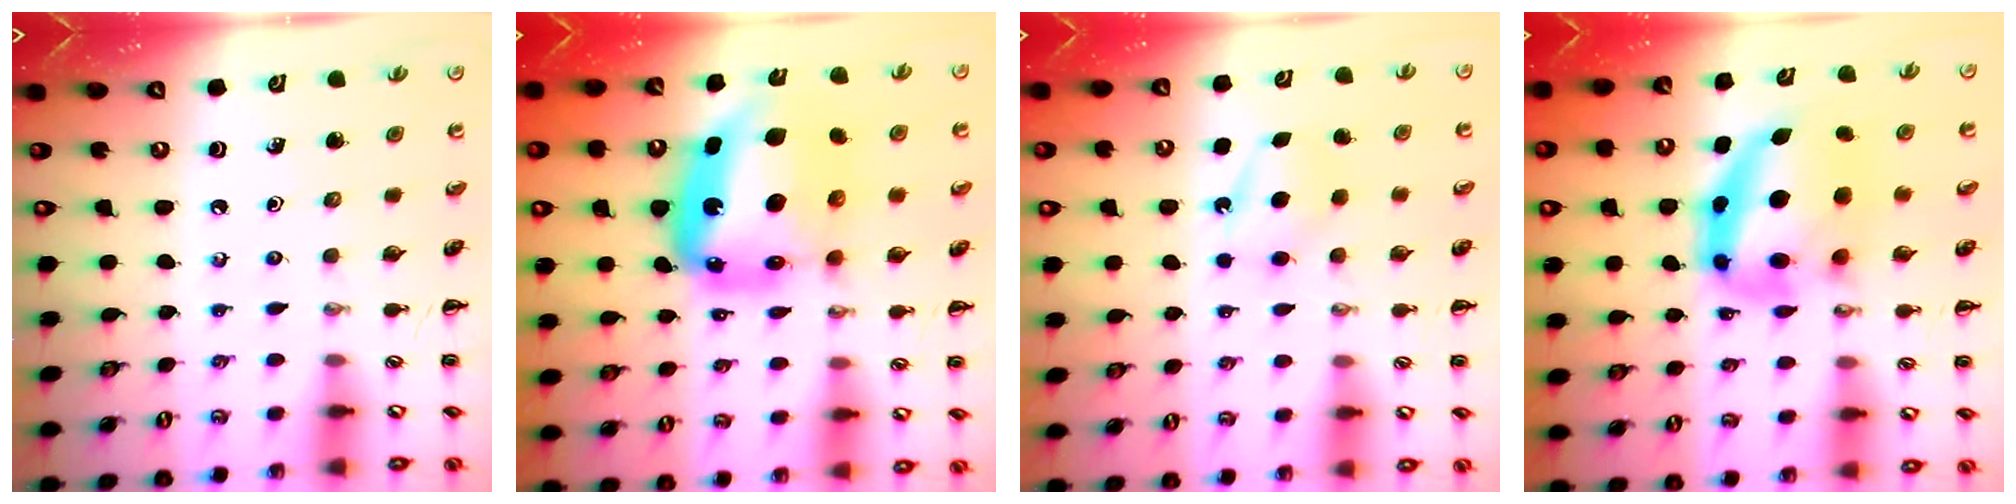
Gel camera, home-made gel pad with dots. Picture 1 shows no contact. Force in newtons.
{"total": 14.2, "press": 13.6, "slide": 4.0}
{"total": 5.2, "press": 5.0, "slide": 1.4}
{"total": 11.7, "press": 11.4, "slide": 2.7}